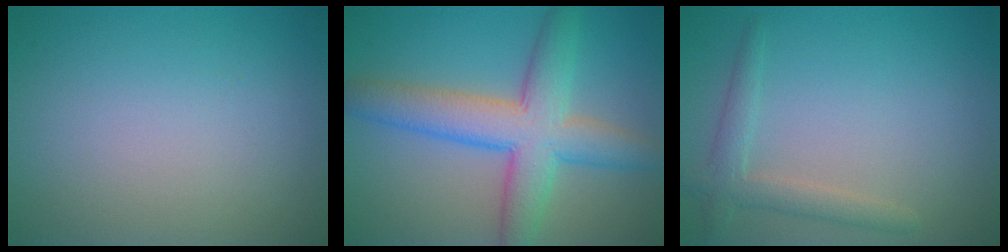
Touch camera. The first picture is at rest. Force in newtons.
{"total": 7.4, "press": 7.3, "slide": 0.4}
{"total": 2.4, "press": 2.4, "slide": 0.2}